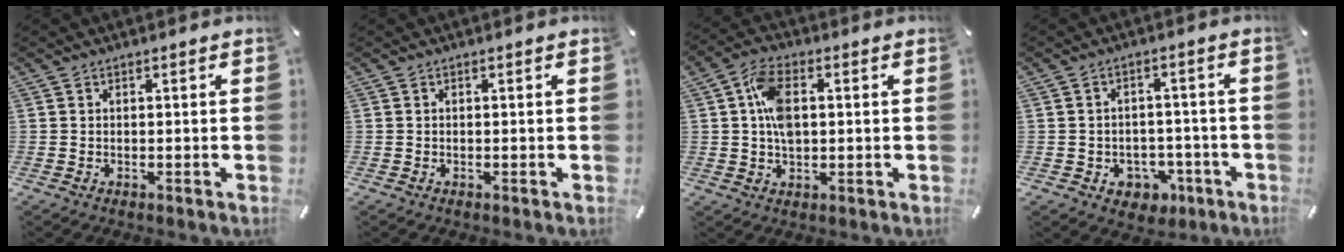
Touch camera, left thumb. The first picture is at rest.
{"total": 0.0}
{"total": 7.9, "force": [1.2, 4.7, 6.3], "torque": [-0.130, 0.005, 0.019]}
{"total": 5.6, "force": [-1.3, 5.2, 1.8], "torque": [-0.022, 0.007, -0.020]}